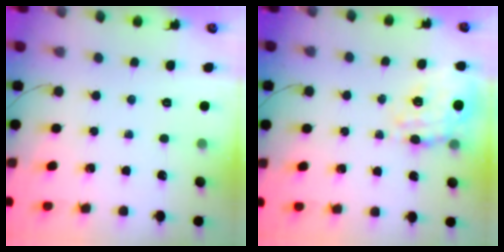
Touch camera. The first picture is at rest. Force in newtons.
{"total": 14.4, "press": 14.1, "slide": 2.9}